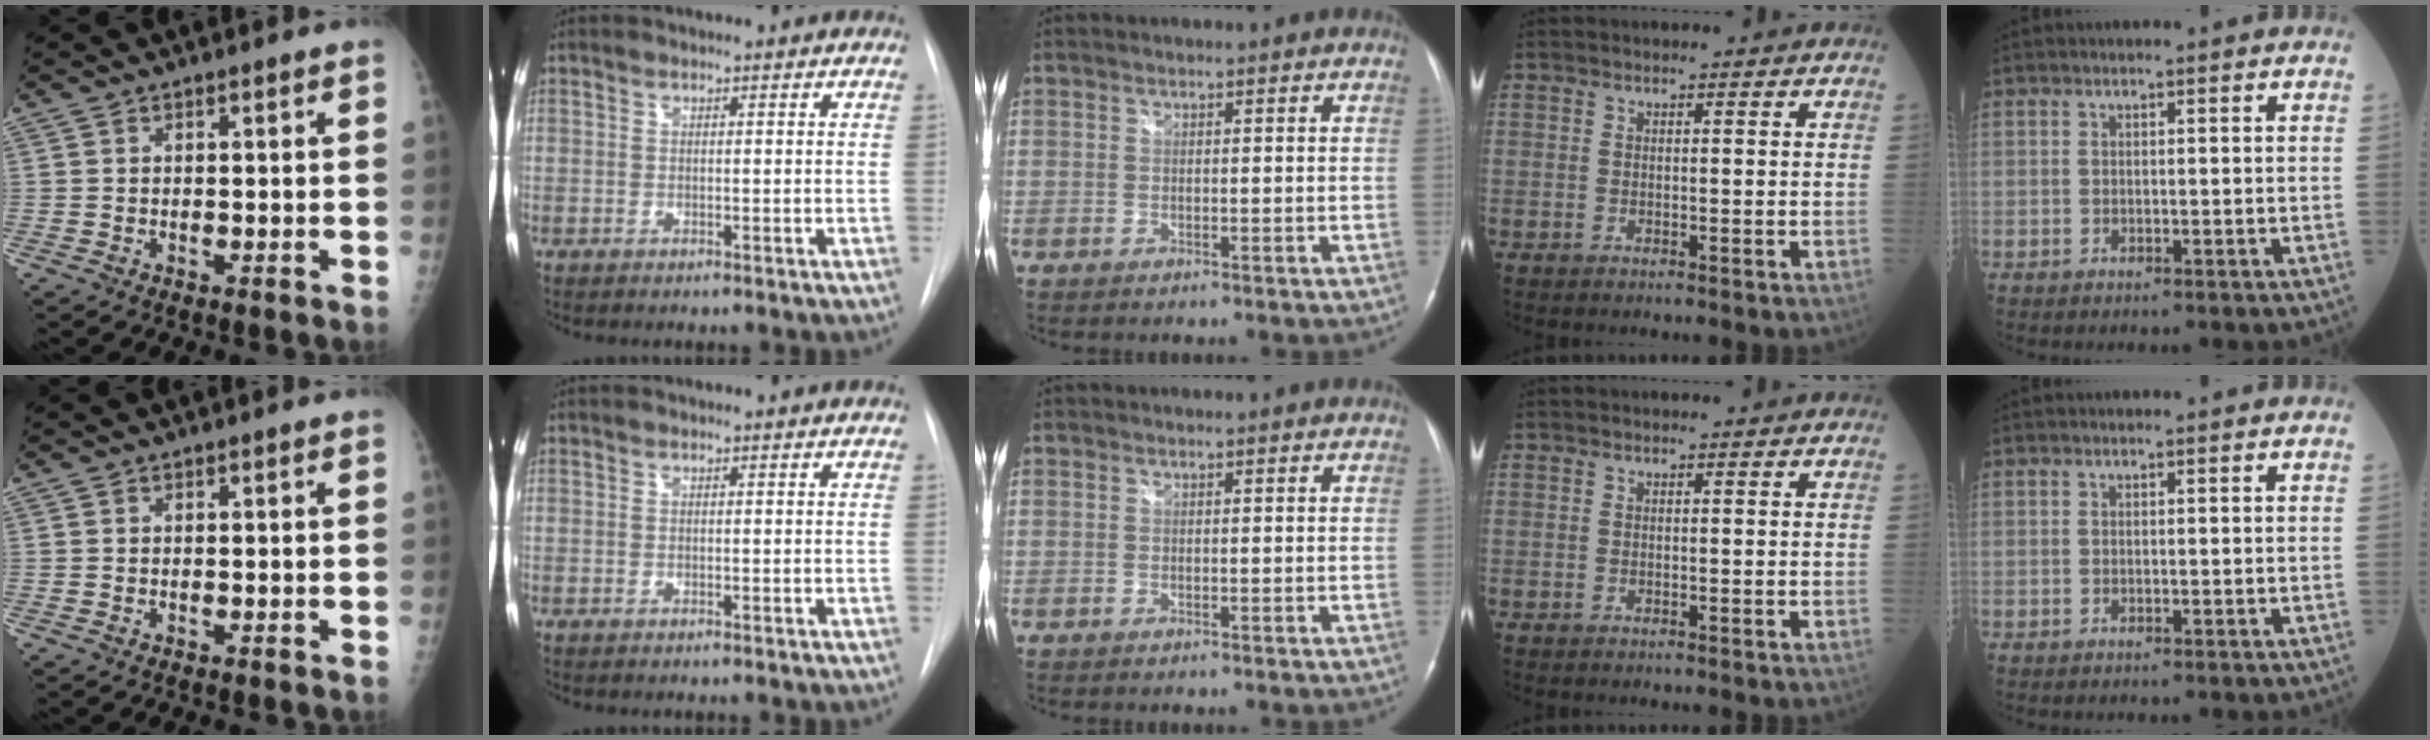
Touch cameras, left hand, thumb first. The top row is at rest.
{}